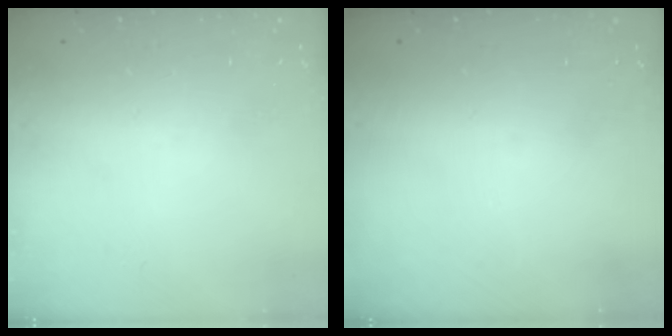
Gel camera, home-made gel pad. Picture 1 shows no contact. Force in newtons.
{"total": 0.0}